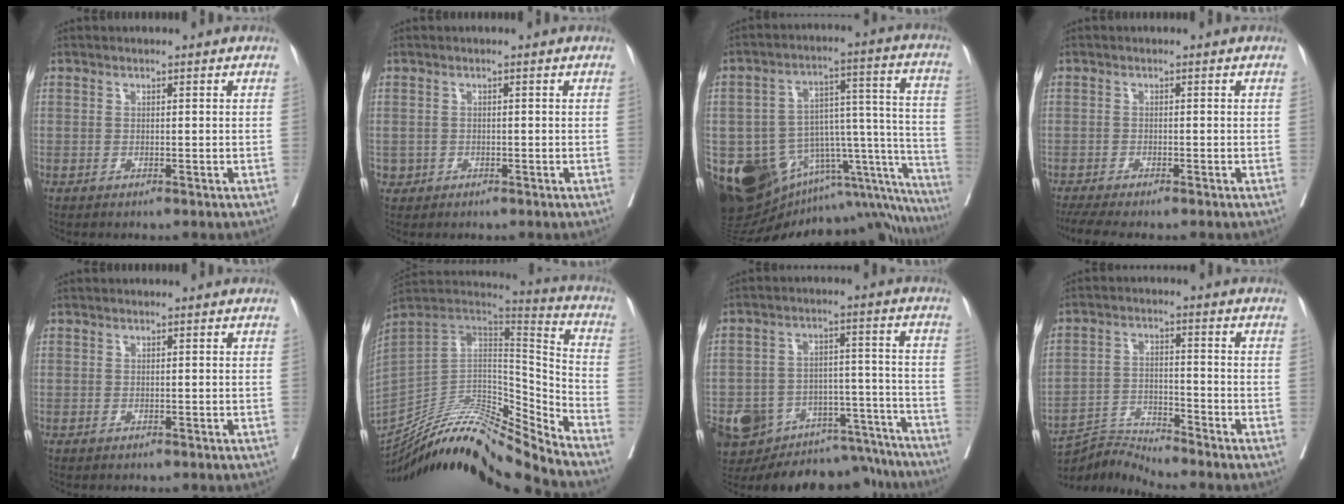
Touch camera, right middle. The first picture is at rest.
{"total": 1.1, "force": [-0.3, 1.1, 0.1], "torque": [0.002, 0.005, -0.002]}
{"total": 25.5, "force": [-13.9, 13.2, 16.9], "torque": [-0.193, 0.090, -0.162]}
{"total": 5.3, "force": [-4.4, 0.3, 2.9], "torque": [-0.041, -0.012, -0.073]}
{"total": 0.0}
{"total": 21.8, "force": [-20.2, 0.3, 8.3], "torque": [-0.167, 0.012, -0.344]}
{"total": 20.4, "force": [-17.5, 8.3, 6.4], "torque": [-0.107, 0.034, -0.240]}
{"total": 6.3, "force": [-5.7, -2.0, -1.4], "torque": [0.009, -0.006, -0.107]}